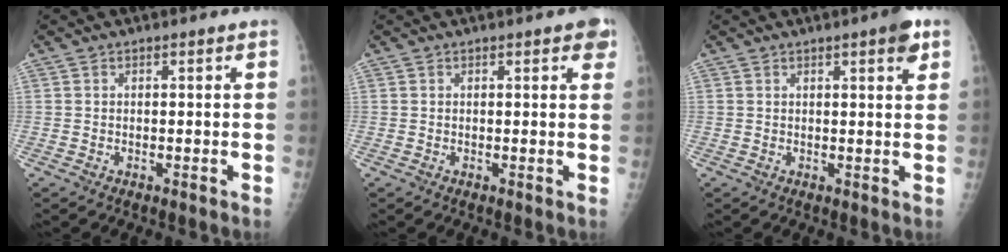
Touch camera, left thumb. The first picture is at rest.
{"total": 3.4, "force": [1.7, 1.2, 2.7], "torque": [-0.018, -0.001, 0.014]}
{"total": 3.9, "force": [2.2, 0.8, 3.2], "torque": [-0.036, -0.007, 0.024]}